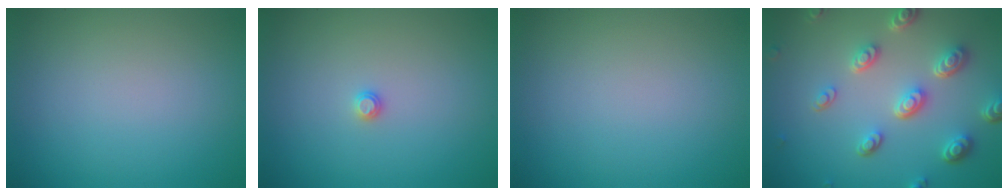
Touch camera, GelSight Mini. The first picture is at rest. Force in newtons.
{"total": 0.6, "press": 0.6, "slide": 0.2}
{"total": 0.0}
{"total": 5.4, "press": 4.0, "slide": 3.7}